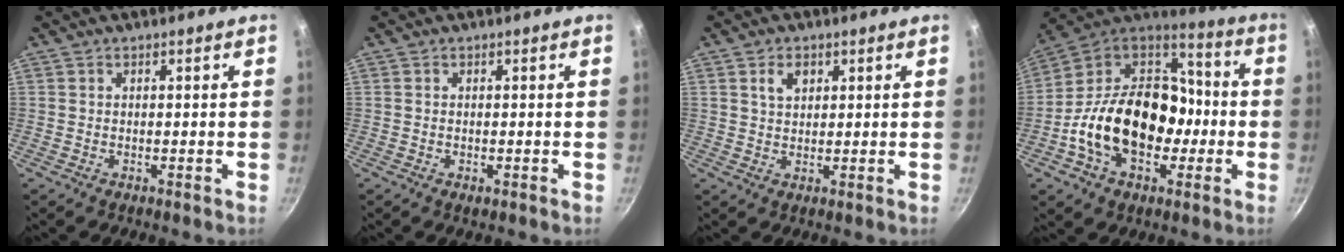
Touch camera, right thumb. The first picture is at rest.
{"total": 0.6, "force": [-0.1, 0.3, 0.5], "torque": [-0.009, -0.002, -0.003]}
{"total": 3.6, "force": [1.5, 2.4, 2.1], "torque": [-0.024, -0.002, 0.026]}
{"total": 24.4, "force": [-4.7, 17.0, 16.8], "torque": [-0.258, 0.063, -0.088]}